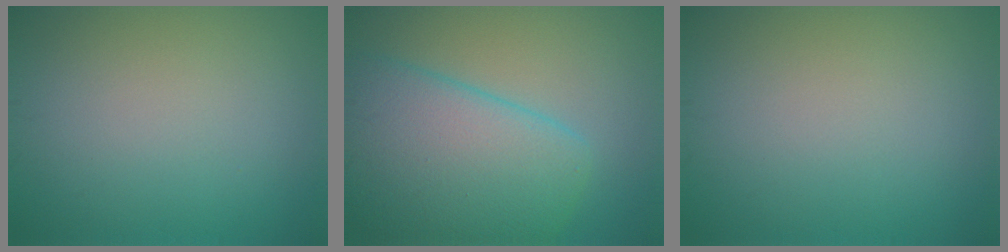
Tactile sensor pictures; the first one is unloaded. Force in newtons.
{"total": 9.1, "press": 9.1, "slide": 0.3}
{"total": 0.0}